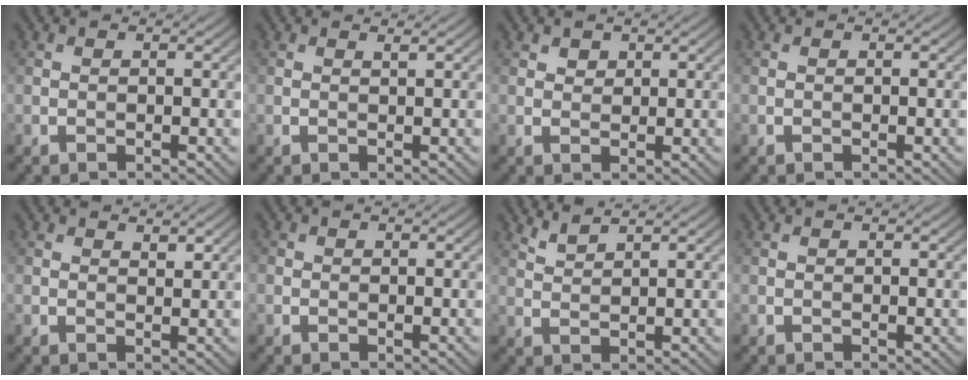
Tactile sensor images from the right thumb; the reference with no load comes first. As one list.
[{"total": 0.6, "force": [0.5, -0.1, 0.3], "torque": [-0.006, 0.001, 0.008]}, {"total": 1.4, "force": [1.0, 1.0, 0.4], "torque": [-0.007, -0.002, 0.019]}, {"total": 0.0}, {"total": 1.5, "force": [1.2, 0.5, 0.7], "torque": [-0.015, -0.004, 0.021]}, {"total": 0.5, "force": [-0.1, 0.5, 0.1], "torque": [0.002, -0.003, -0.004]}, {"total": 2.5, "force": [2.2, 0.3, 1.1], "torque": [-0.027, 0.005, 0.049]}, {"total": 0.0}]